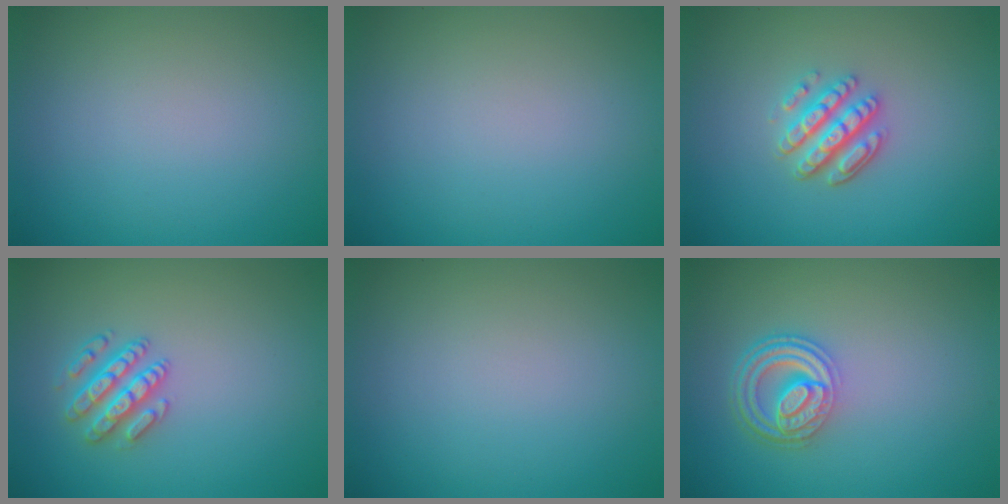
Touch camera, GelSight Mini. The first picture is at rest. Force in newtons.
{"total": 0.0}
{"total": 3.5, "press": 3.0, "slide": 1.7}
{"total": 2.9, "press": 2.9, "slide": 0.7}
{"total": 0.0}
{"total": 4.6, "press": 3.5, "slide": 3.0}